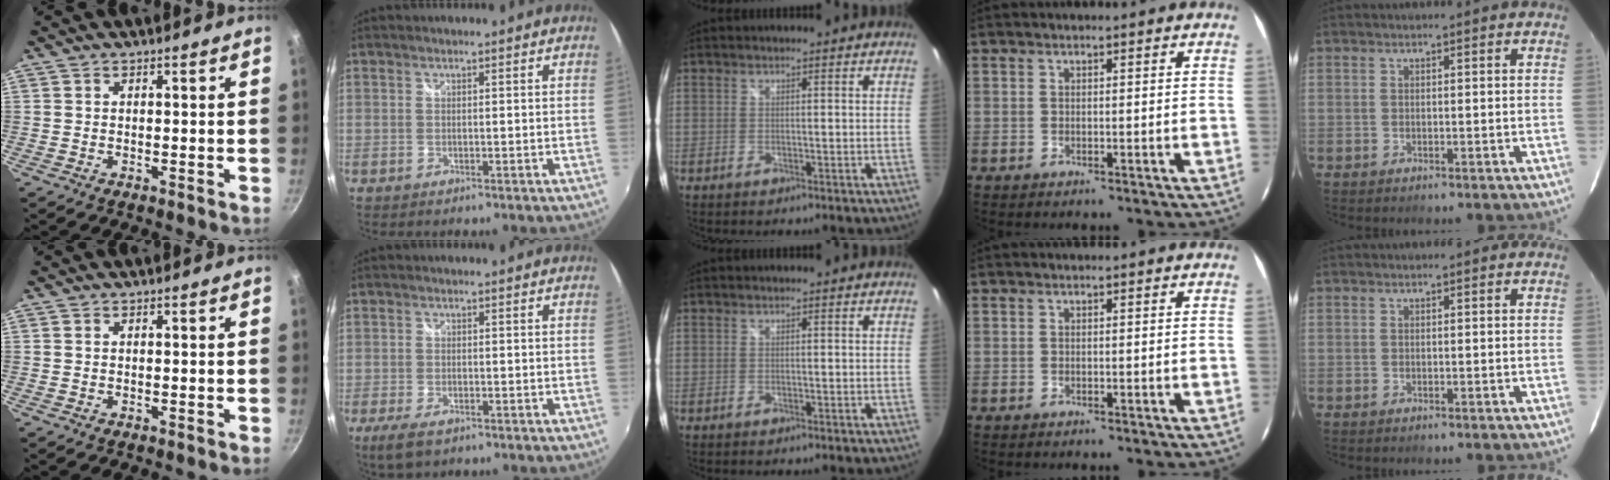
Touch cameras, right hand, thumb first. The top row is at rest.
{"index": {"total": 4.6, "force": [-2.7, 2.0, 3.1], "torque": [-0.072, -0.015, -0.047]}}